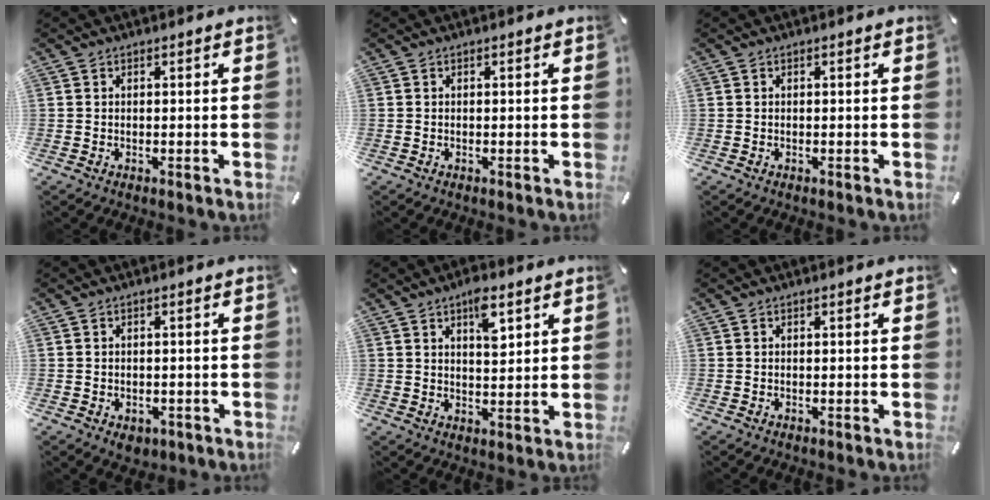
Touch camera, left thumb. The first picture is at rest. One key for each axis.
{"total": 0.0}
{"total": 0.0}
{"total": 2.8, "fx": -1.4, "fy": 2.1, "fz": 1.2, "tx": -0.025, "ty": 0.005, "tz": -0.026}
{"total": 6.6, "fx": 3.6, "fy": 2.9, "fz": 4.7, "tx": -0.063, "ty": -0.016, "tz": 0.055}
{"total": 0.0}